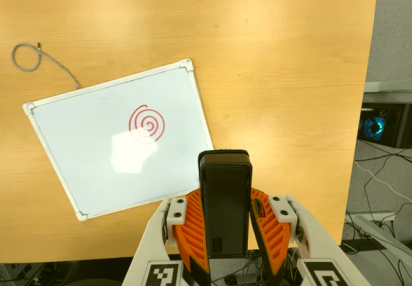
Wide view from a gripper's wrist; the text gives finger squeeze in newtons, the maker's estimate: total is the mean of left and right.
{"total": 9.4, "left": 7.2, "right": 11.6}